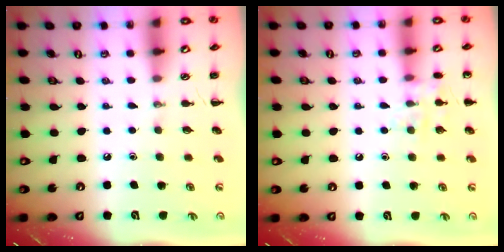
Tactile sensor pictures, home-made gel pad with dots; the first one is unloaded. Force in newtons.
{"total": 7.8, "press": 7.7, "slide": 0.9}